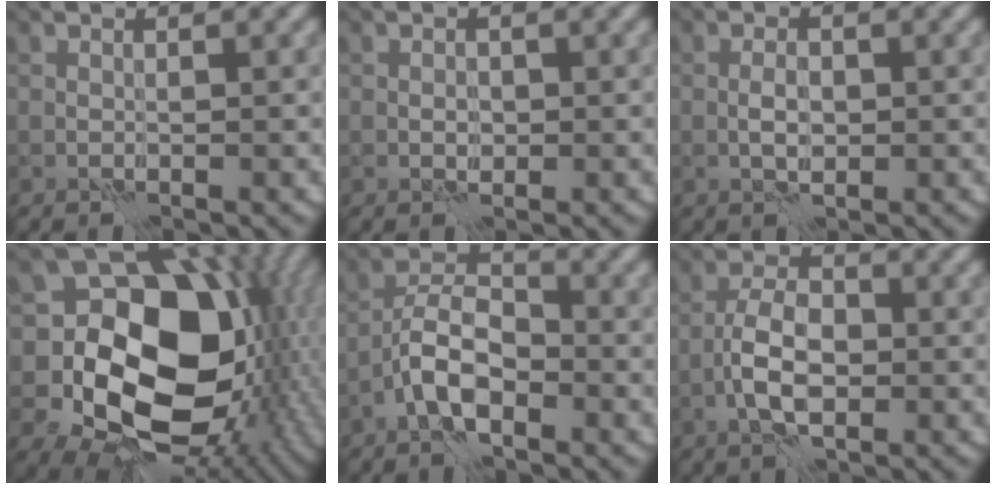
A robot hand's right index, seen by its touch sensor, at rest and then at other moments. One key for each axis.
{"total": 1.2, "fx": -0.3, "fy": 1.0, "fz": 0.7, "tx": -0.009, "ty": -0.002, "tz": -0.005}
{"total": 1.8, "fx": -0.4, "fy": 1.0, "fz": 1.4, "tx": -0.024, "ty": 0.000, "tz": -0.008}
{"total": 18.1, "fx": -1.1, "fy": 14.1, "fz": 11.4, "tx": -0.159, "ty": -0.020, "tz": -0.012}
{"total": 5.0, "fx": -2.8, "fy": 2.3, "fz": 3.5, "tx": -0.056, "ty": 0.010, "tz": -0.057}
{"total": 4.7, "fx": -1.6, "fy": 2.4, "fz": 3.7, "tx": -0.068, "ty": 0.004, "tz": -0.033}